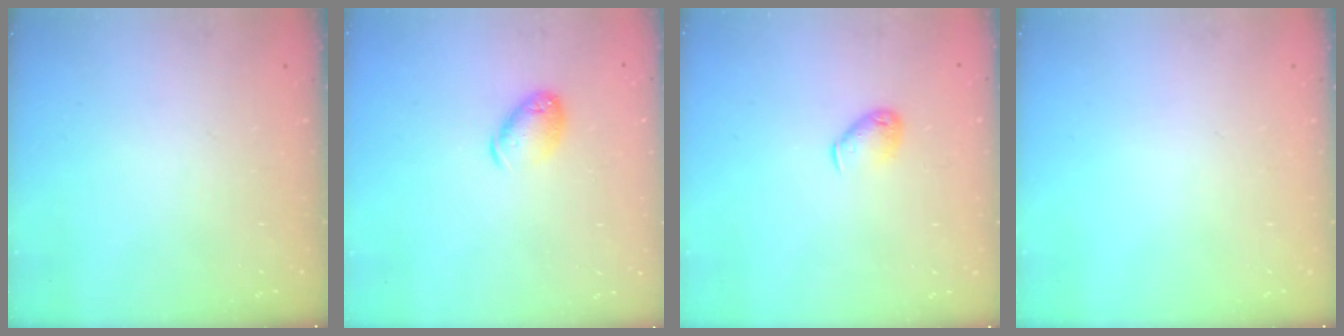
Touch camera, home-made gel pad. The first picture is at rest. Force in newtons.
{"total": 9.6, "press": 9.4, "slide": 1.5}
{"total": 5.6, "press": 5.5, "slide": 0.9}
{"total": 0.0}